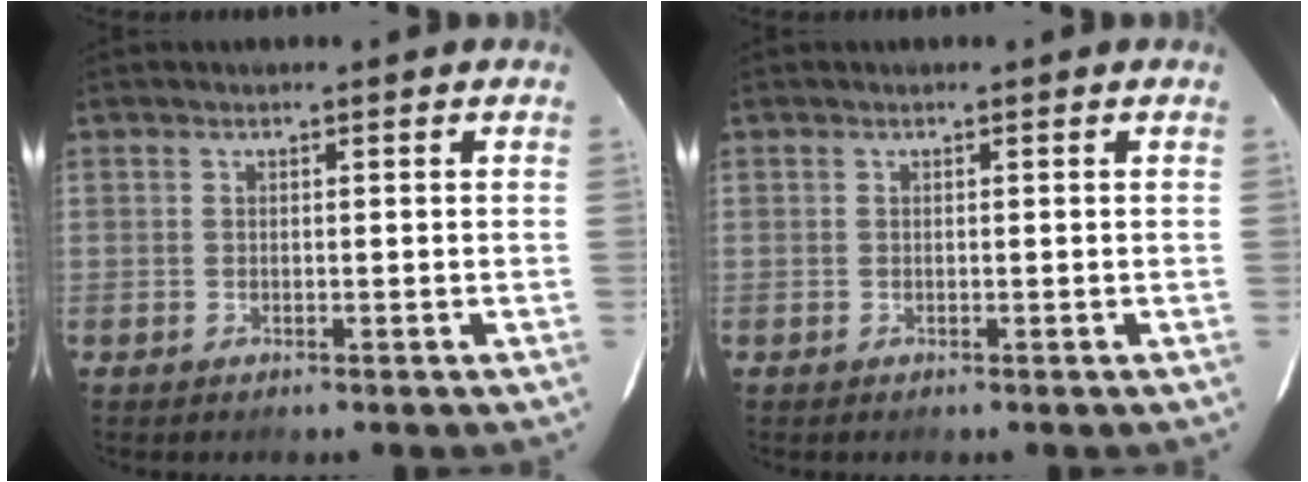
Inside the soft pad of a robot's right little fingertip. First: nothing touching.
{"total": 0.0}